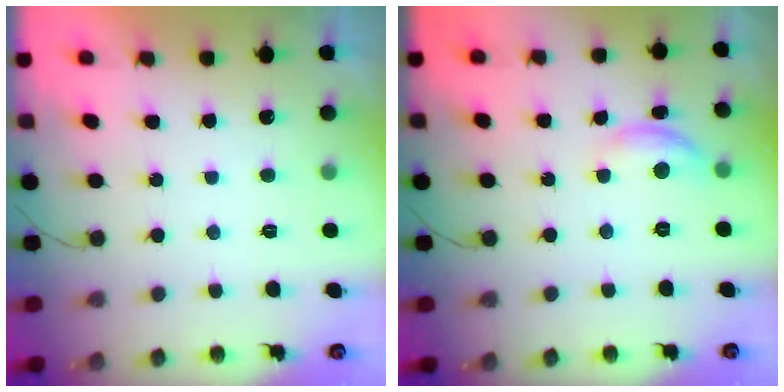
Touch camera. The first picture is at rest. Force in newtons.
{"total": 8.6, "press": 8.5, "slide": 0.5}